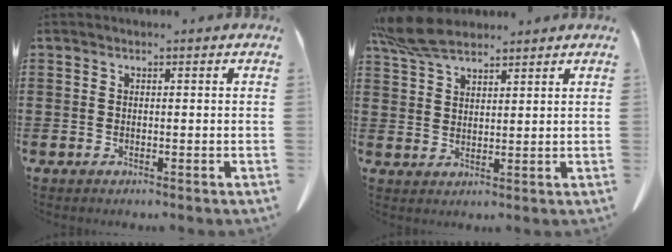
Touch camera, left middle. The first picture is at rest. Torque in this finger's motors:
{"motor_torque": [1.60, 0.54, 0.25, 0.12]}